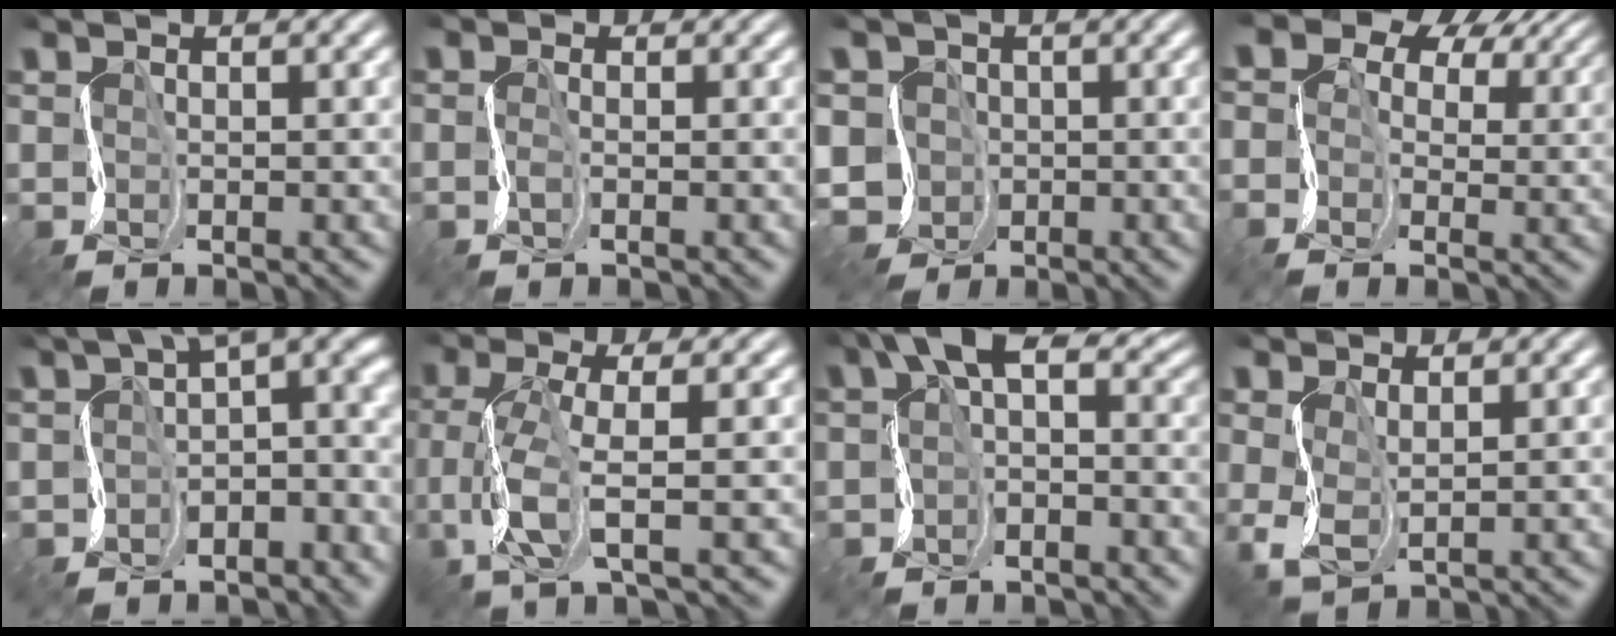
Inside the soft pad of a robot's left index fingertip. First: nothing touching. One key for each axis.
{"total": 1.3, "fx": -1.1, "fy": -0.4, "fz": -0.6, "tx": -0.003, "ty": -0.003, "tz": -0.016}
{"total": 3.6, "fx": -1.4, "fy": 3.3, "fz": 0.2, "tx": -0.019, "ty": 0.005, "tz": -0.033}
{"total": 10.1, "fx": 4.4, "fy": 7.3, "fz": 5.4, "tx": -0.109, "ty": 0.028, "tz": 0.055}
{"total": 6.2, "fx": 0.0, "fy": 3.3, "fz": 5.3, "tx": -0.062, "ty": 0.000, "tz": 0.004}
{"total": 3.9, "fx": -1.4, "fy": 0.5, "fz": 3.6, "tx": -0.099, "ty": -0.003, "tz": -0.021}
{"total": 3.6, "fx": 0.7, "fy": 1.9, "fz": 3.0, "tx": -0.049, "ty": 0.017, "tz": 0.009}
{"total": 1.4, "fx": 0.1, "fy": 0.7, "fz": 1.2, "tx": -0.055, "ty": -0.005, "tz": 0.010}